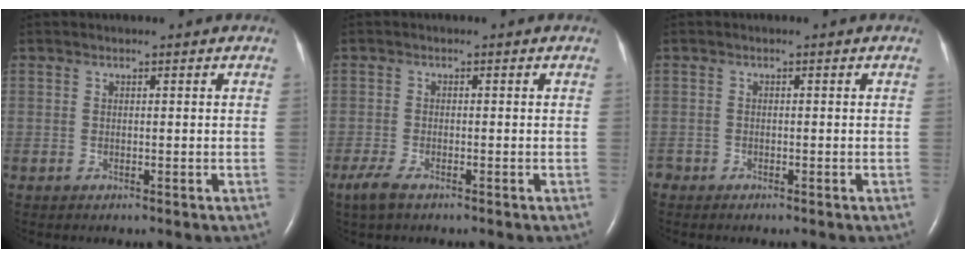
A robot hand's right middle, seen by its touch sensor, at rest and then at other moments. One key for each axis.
{"total": 3.2, "fx": -2.2, "fy": 0.9, "fz": 2.2, "tx": -0.056, "ty": -0.009, "tz": -0.040}
{"total": 0.9, "fx": -0.8, "fy": 0.5, "fz": 0.0, "tx": -0.002, "ty": 0.001, "tz": -0.015}